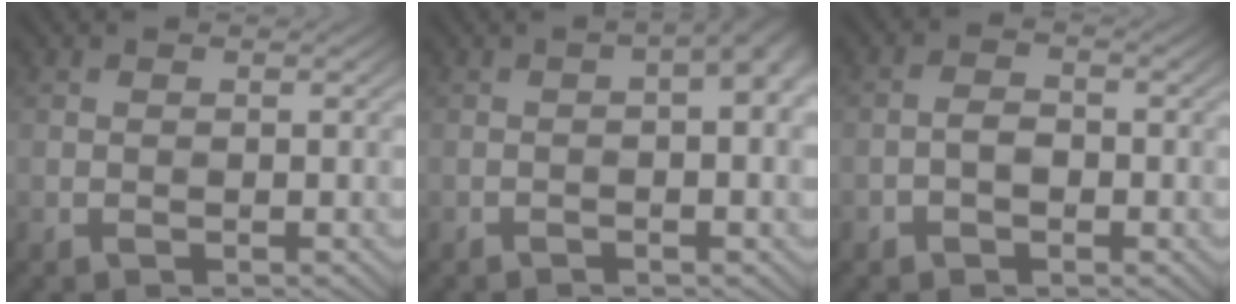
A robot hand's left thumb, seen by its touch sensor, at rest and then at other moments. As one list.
[{"total": 4.6, "force": [-0.3, 0.8, 4.5], "torque": [-0.055, 0.012, -0.005]}, {"total": 1.2, "force": [-0.7, 0.6, 0.8], "torque": [-0.020, 0.002, -0.016]}]